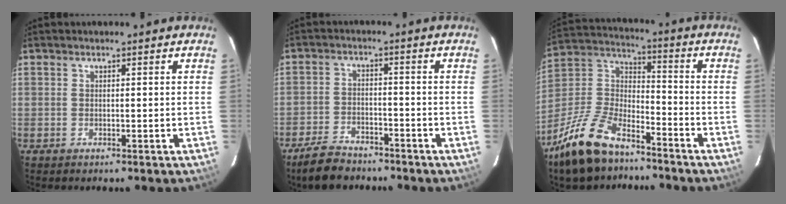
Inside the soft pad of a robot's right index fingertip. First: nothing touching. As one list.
[{"total": 6.0, "force": [-5.0, 2.5, 2.1], "torque": [-0.066, 0.000, -0.087]}, {"total": 18.6, "force": [-13.0, 8.2, 10.4], "torque": [-0.233, 0.001, -0.242]}]